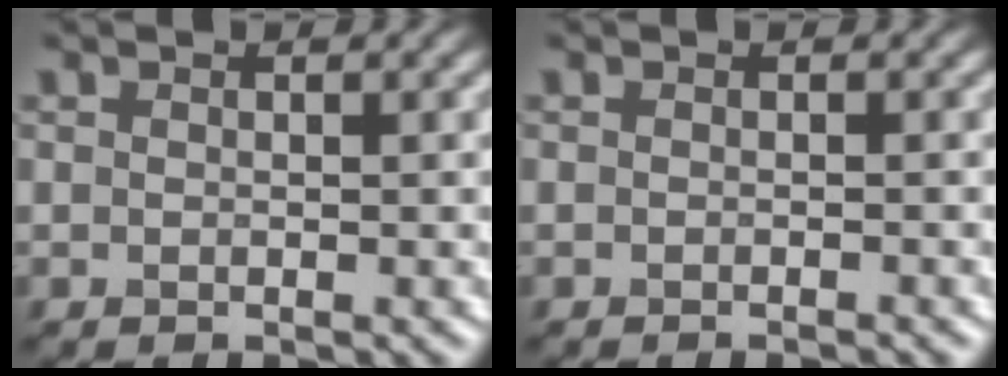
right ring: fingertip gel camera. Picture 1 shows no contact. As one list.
[{"total": 0.9, "force": [-0.8, 0.1, 0.5], "torque": [0.001, -0.002, -0.014]}]